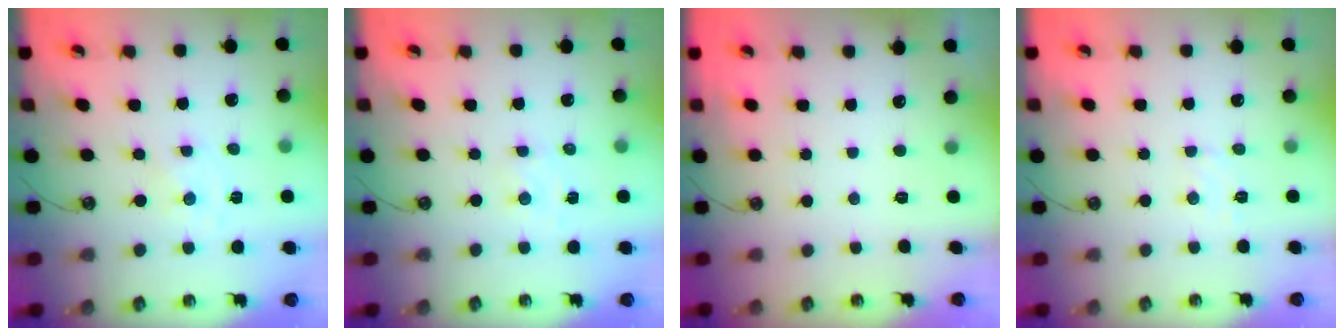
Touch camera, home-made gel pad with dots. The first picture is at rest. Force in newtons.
{"total": 1.4, "press": 1.4, "slide": 0.3}
{"total": 0.0}
{"total": 4.8, "press": 4.8, "slide": 0.6}